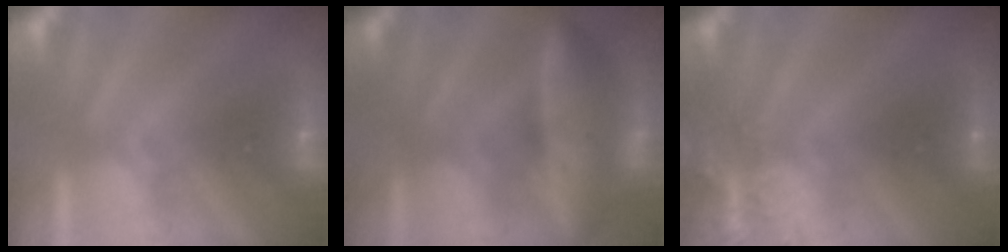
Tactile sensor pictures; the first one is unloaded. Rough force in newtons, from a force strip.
{"total": 5.8}
{"total": 3.6}